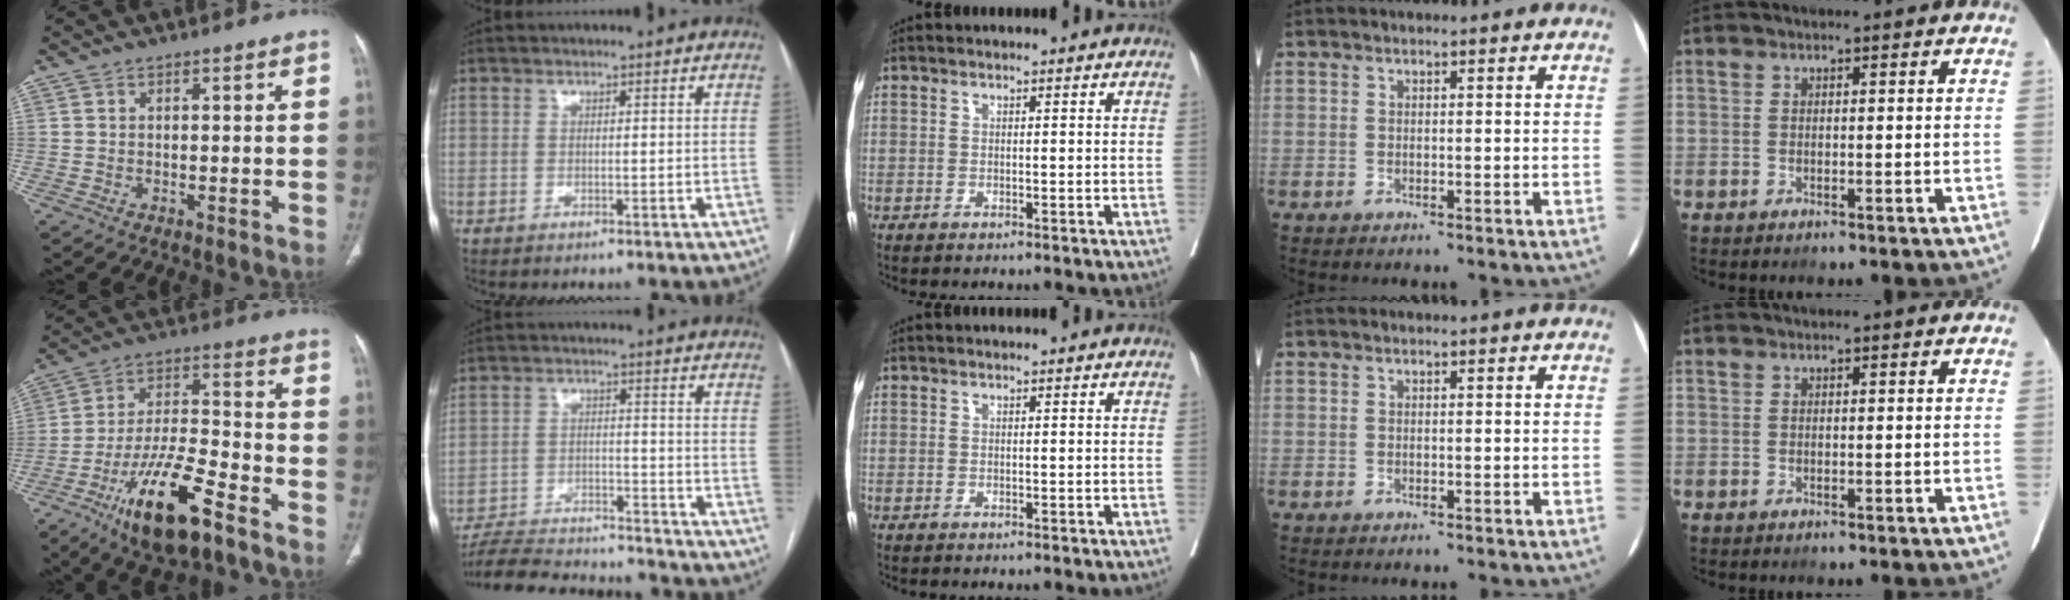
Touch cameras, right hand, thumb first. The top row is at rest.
{"thumb": {"total": 17.3, "force": [-10.3, 5.3, 12.9], "torque": [-0.230, 0.055, -0.181]}, "index": {"total": 18.1, "force": [-17.0, 2.6, 5.4], "torque": [-0.113, -0.008, -0.251]}}